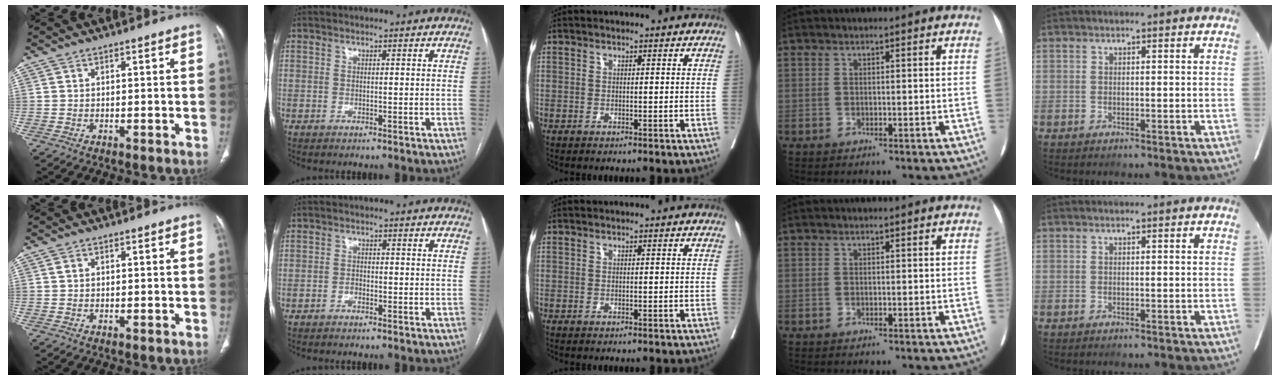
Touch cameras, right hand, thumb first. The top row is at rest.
{"thumb": {"total": 0.9, "force": [0.2, 0.6, 0.5], "torque": [-0.011, -0.001, 0.004]}, "index": {"total": 1.0, "force": [-0.7, 0.4, 0.5], "torque": [-0.009, 0.002, -0.013]}}